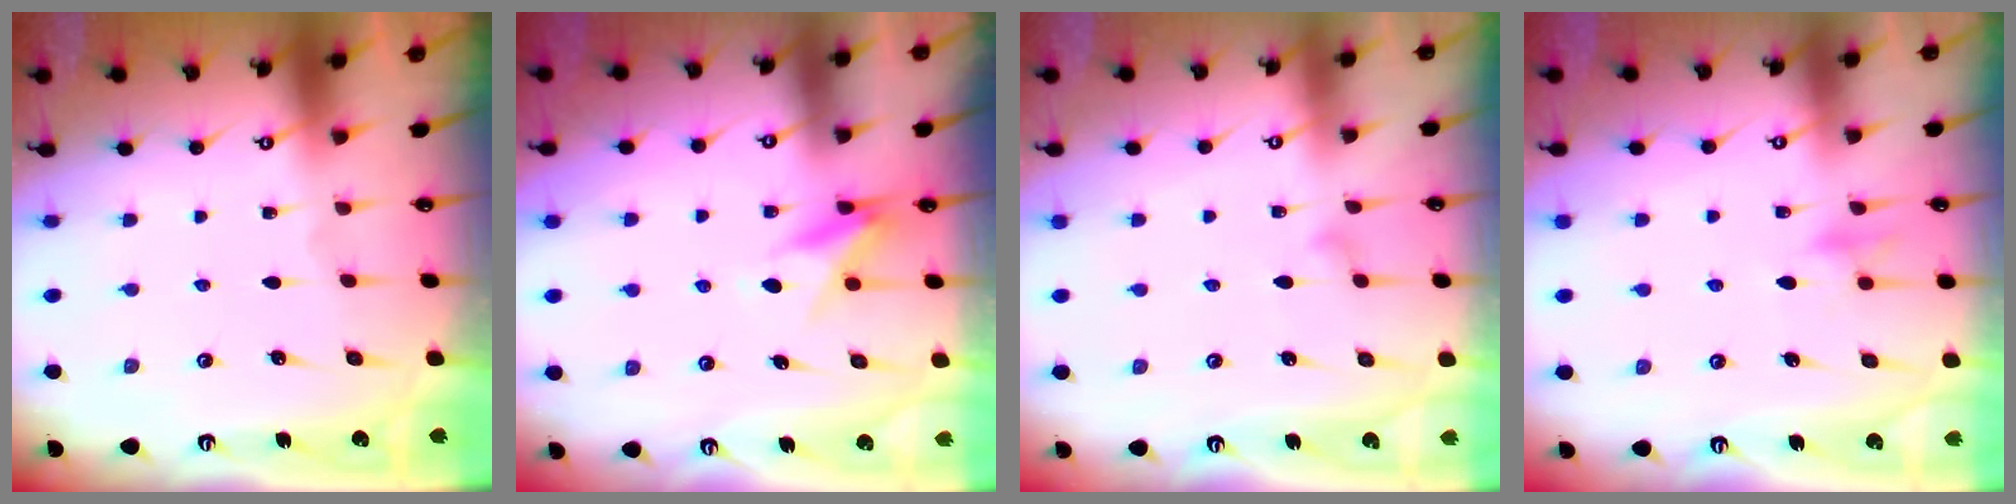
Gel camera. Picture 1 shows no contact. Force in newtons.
{"total": 9.3, "press": 9.3, "slide": 0.7}
{"total": 7.0, "press": 7.0, "slide": 0.4}
{"total": 9.7, "press": 9.7, "slide": 0.6}